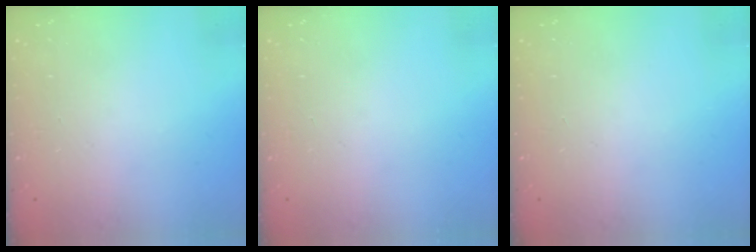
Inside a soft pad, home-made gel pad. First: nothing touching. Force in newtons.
{"total": 0.0}
{"total": 0.0}